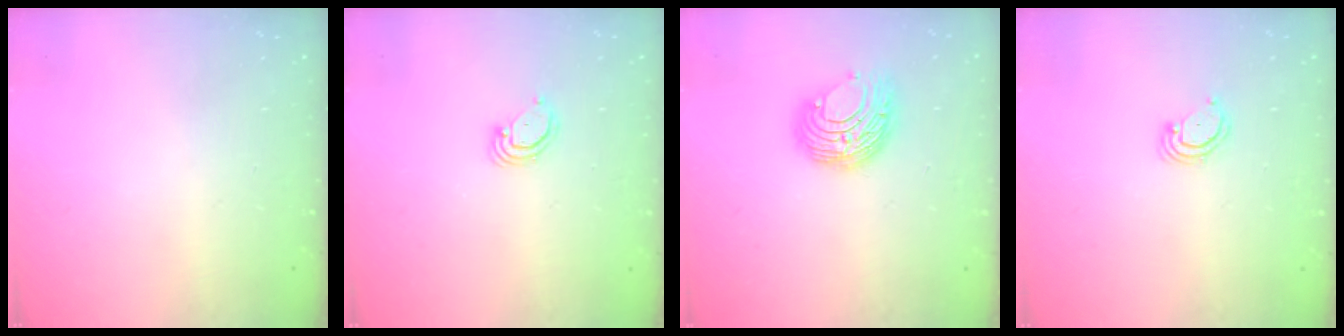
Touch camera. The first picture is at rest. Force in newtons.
{"total": 2.8, "press": 2.8, "slide": 0.3}
{"total": 9.1, "press": 9.1, "slide": 0.4}
{"total": 3.3, "press": 3.3, "slide": 0.4}